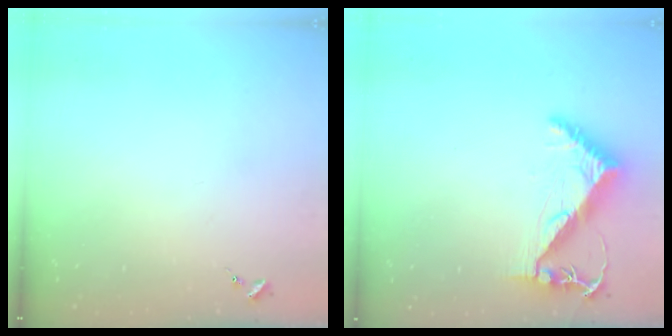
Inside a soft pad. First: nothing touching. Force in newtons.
{"total": 6.8, "press": 6.8, "slide": 0.9}